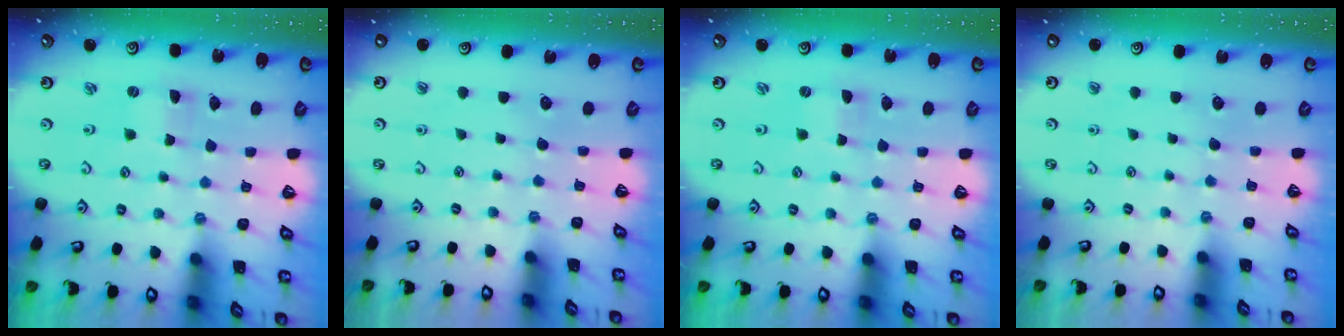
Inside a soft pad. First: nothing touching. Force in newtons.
{"total": 0.0}
{"total": 0.0}
{"total": 0.0}